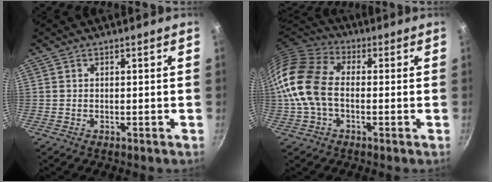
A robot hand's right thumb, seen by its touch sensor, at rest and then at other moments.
{"total": 14.7, "force": [-1.2, 9.8, 10.9], "torque": [-0.201, 0.032, -0.043]}